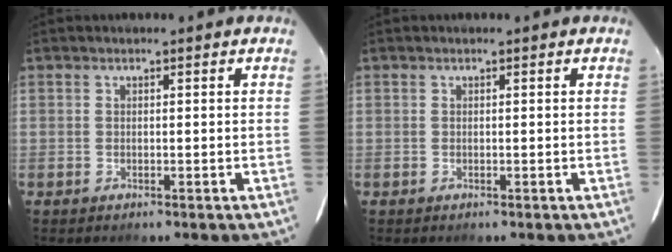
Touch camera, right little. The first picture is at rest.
{"total": 0.0}